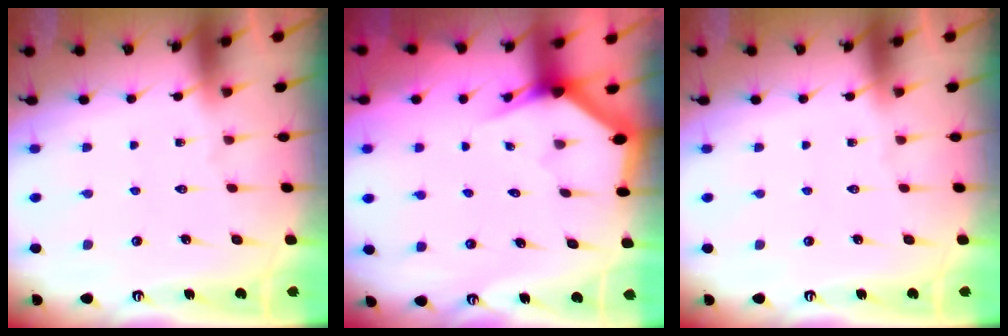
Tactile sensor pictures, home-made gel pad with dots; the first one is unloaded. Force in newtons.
{"total": 2.6, "press": 2.6, "slide": 0.0}
{"total": 0.0}